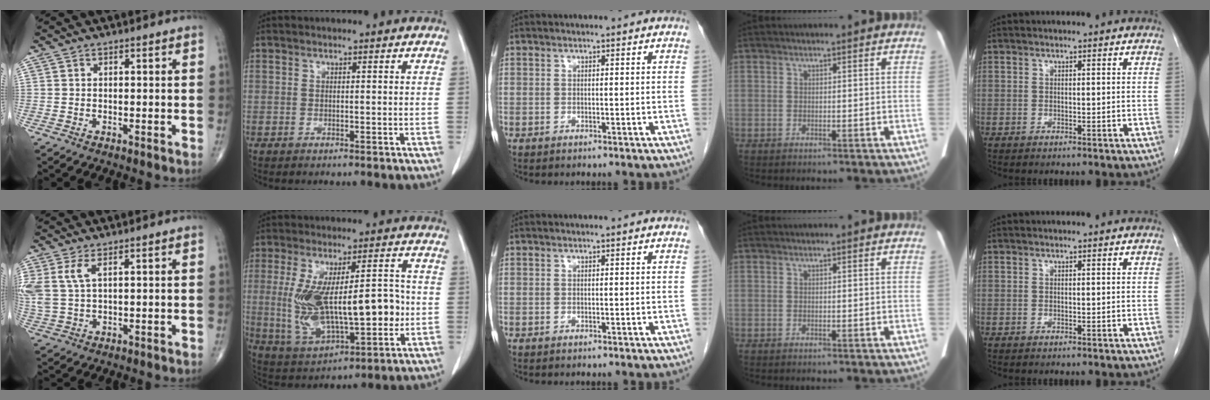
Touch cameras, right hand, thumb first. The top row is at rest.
{"thumb": {"total": 6.0, "force": [2.3, 2.6, 4.8], "torque": [-0.128, 0.004, 0.057]}, "index": {"total": 18.0, "force": [-0.8, 6.5, 16.8], "torque": [-0.312, 0.011, 0.003]}}